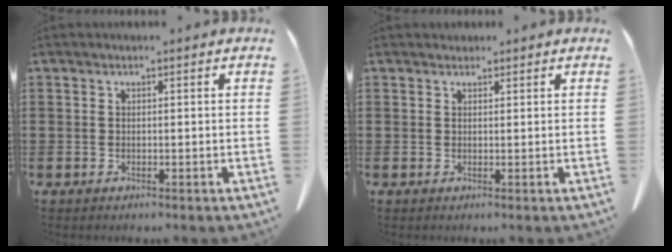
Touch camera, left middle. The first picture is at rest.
{"total": 1.1, "force": [1.0, 0.2, -0.1], "torque": [0.008, -0.001, 0.020]}